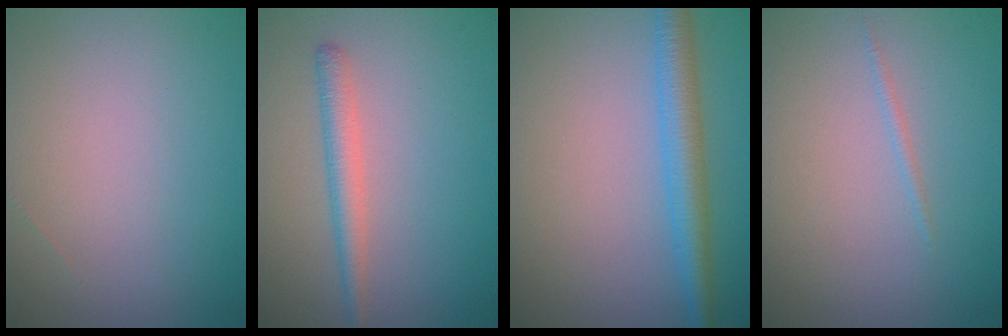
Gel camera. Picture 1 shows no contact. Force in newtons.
{"total": 2.1, "press": 2.1, "slide": 0.1}
{"total": 3.7, "press": 3.7, "slide": 0.0}
{"total": 0.6, "press": 0.6, "slide": 0.1}